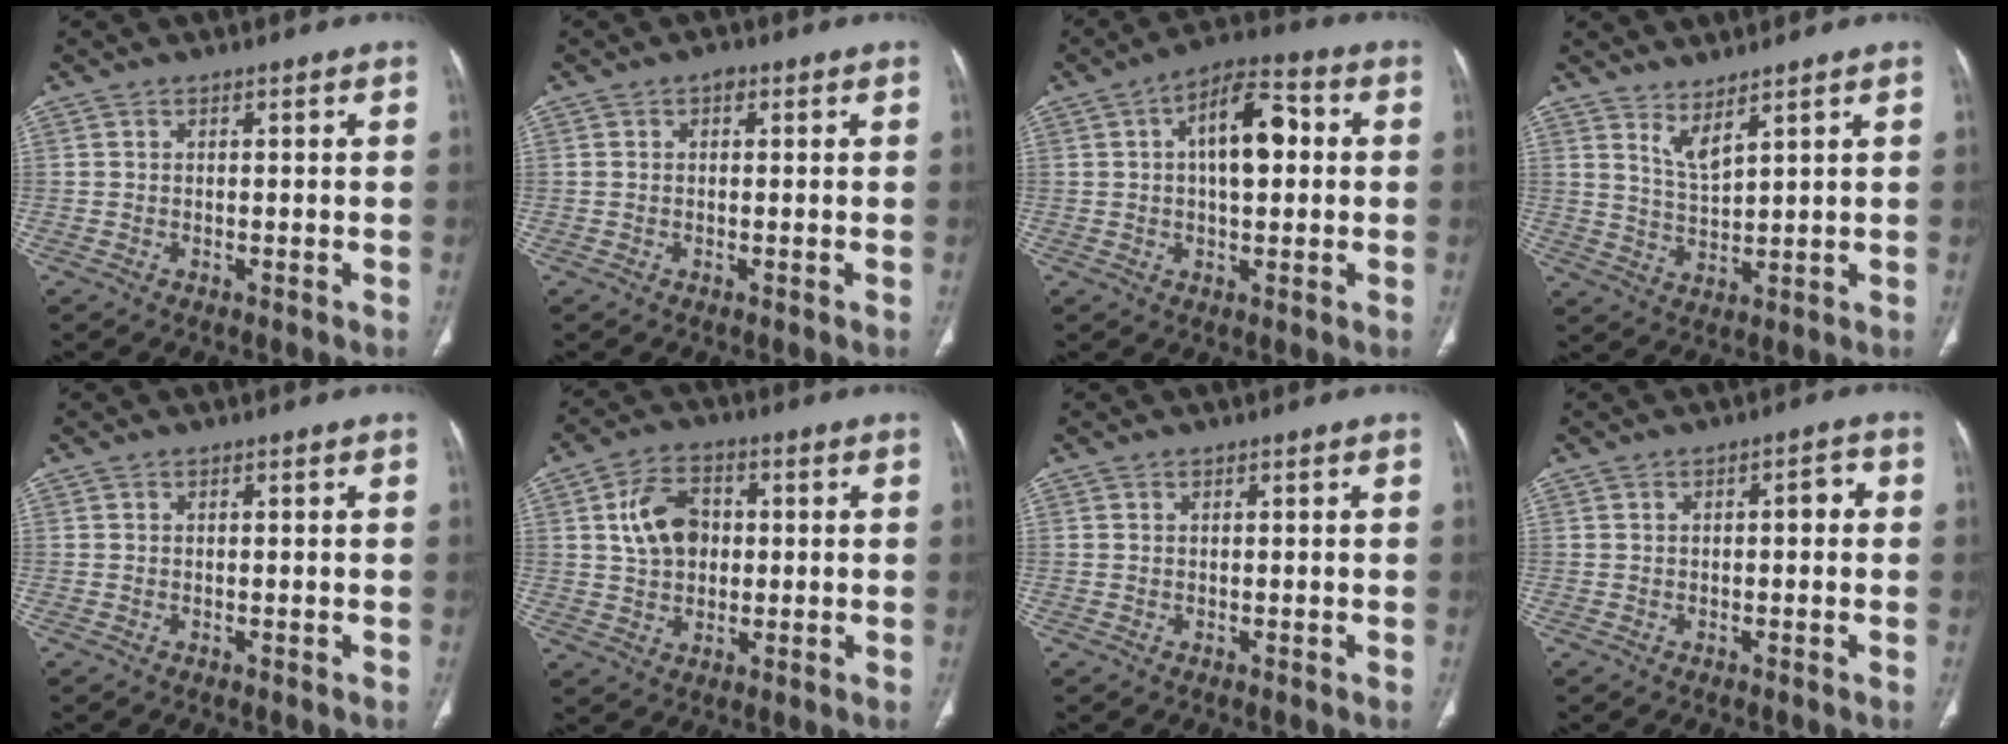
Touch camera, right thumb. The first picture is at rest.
{"total": 1.4, "force": [0.4, 1.0, 0.9], "torque": [-0.012, 0.005, 0.004]}
{"total": 11.5, "force": [1.9, 5.6, 9.9], "torque": [-0.142, 0.022, 0.021]}
{"total": 4.3, "force": [3.2, 0.8, 2.7], "torque": [-0.053, -0.039, 0.070]}
{"total": 0.0}
{"total": 9.3, "force": [1.5, 6.7, 6.3], "torque": [-0.093, 0.007, 0.024]}
{"total": 0.0}
{"total": 2.6, "force": [0.1, 1.3, 2.2], "torque": [-0.023, 0.012, -0.005]}